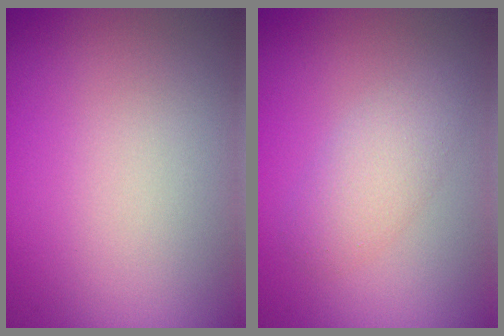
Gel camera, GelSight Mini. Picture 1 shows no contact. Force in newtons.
{"total": 2.8, "press": 2.8, "slide": 0.0}